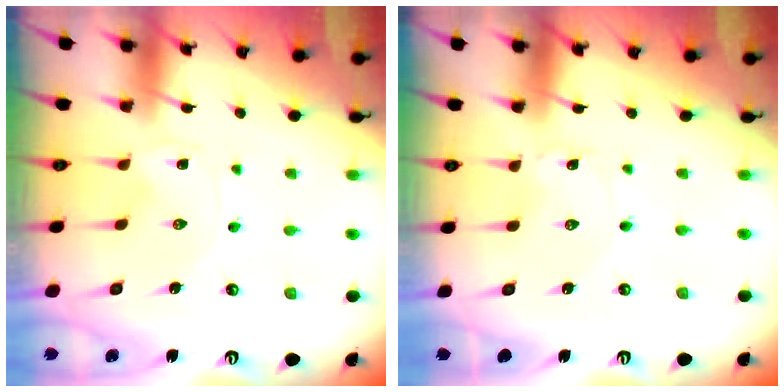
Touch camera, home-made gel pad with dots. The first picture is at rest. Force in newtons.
{"total": 1.1, "press": 1.1, "slide": 0.1}